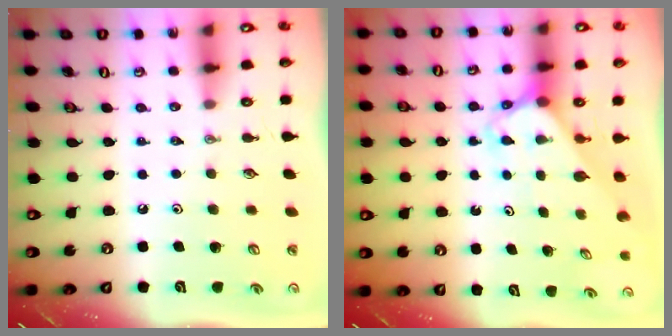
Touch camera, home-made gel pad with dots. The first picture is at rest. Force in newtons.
{"total": 2.7, "press": 2.7, "slide": 0.2}